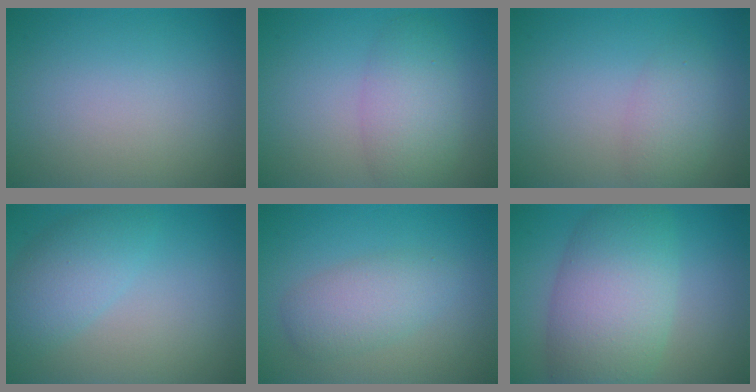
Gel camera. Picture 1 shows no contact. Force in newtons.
{"total": 4.1, "press": 4.1, "slide": 0.2}
{"total": 2.4, "press": 2.4, "slide": 0.1}
{"total": 3.9, "press": 3.9, "slide": 0.2}
{"total": 3.2, "press": 3.2, "slide": 0.0}
{"total": 8.5, "press": 8.5, "slide": 0.2}